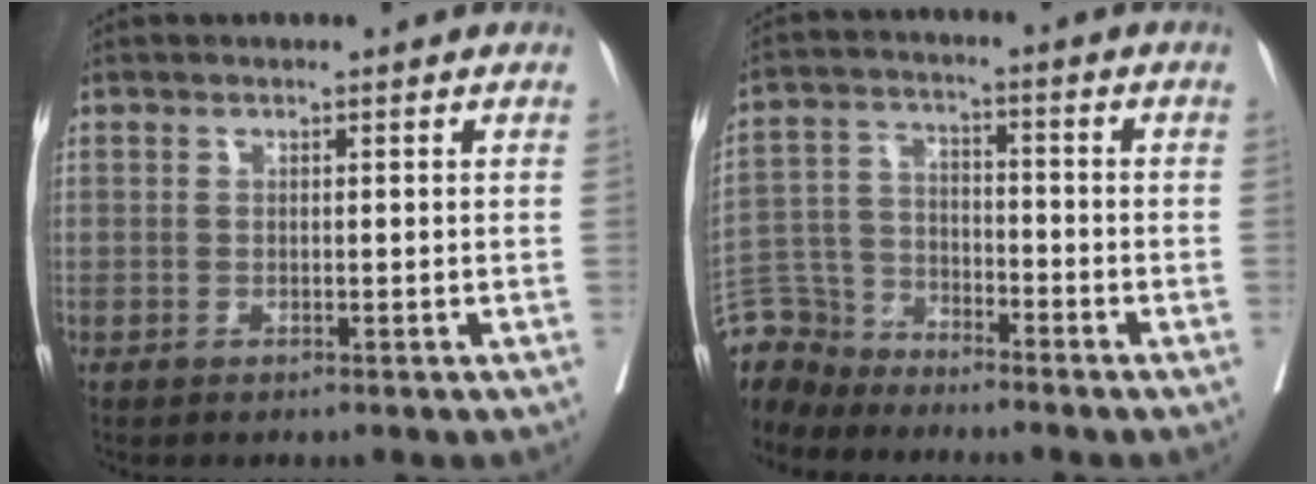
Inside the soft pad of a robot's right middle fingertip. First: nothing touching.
{"total": 8.3, "force": [-7.9, 2.6, -0.7], "torque": [0.010, 0.017, -0.160]}